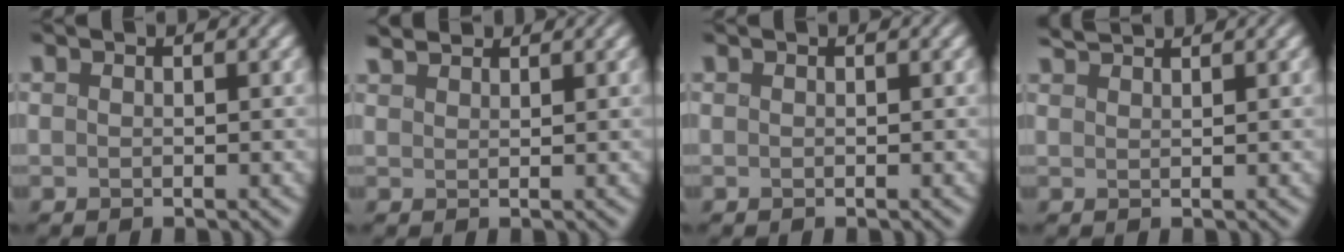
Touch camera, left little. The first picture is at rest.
{"total": 3.6, "force": [3.2, 1.0, 1.3], "torque": [-0.017, 0.019, 0.031]}
{"total": 0.0}
{"total": 2.3, "force": [2.1, 0.1, 0.8], "torque": [-0.014, 0.013, 0.032]}